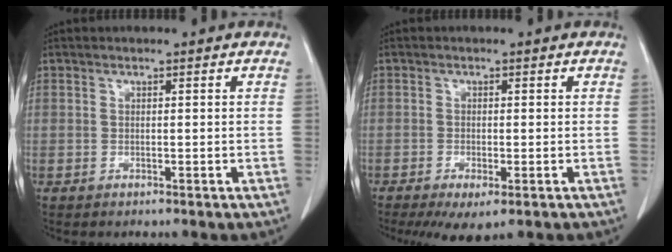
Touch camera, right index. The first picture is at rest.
{"total": 4.8, "force": [-2.8, 1.5, 3.6], "torque": [-0.059, -0.013, -0.040]}